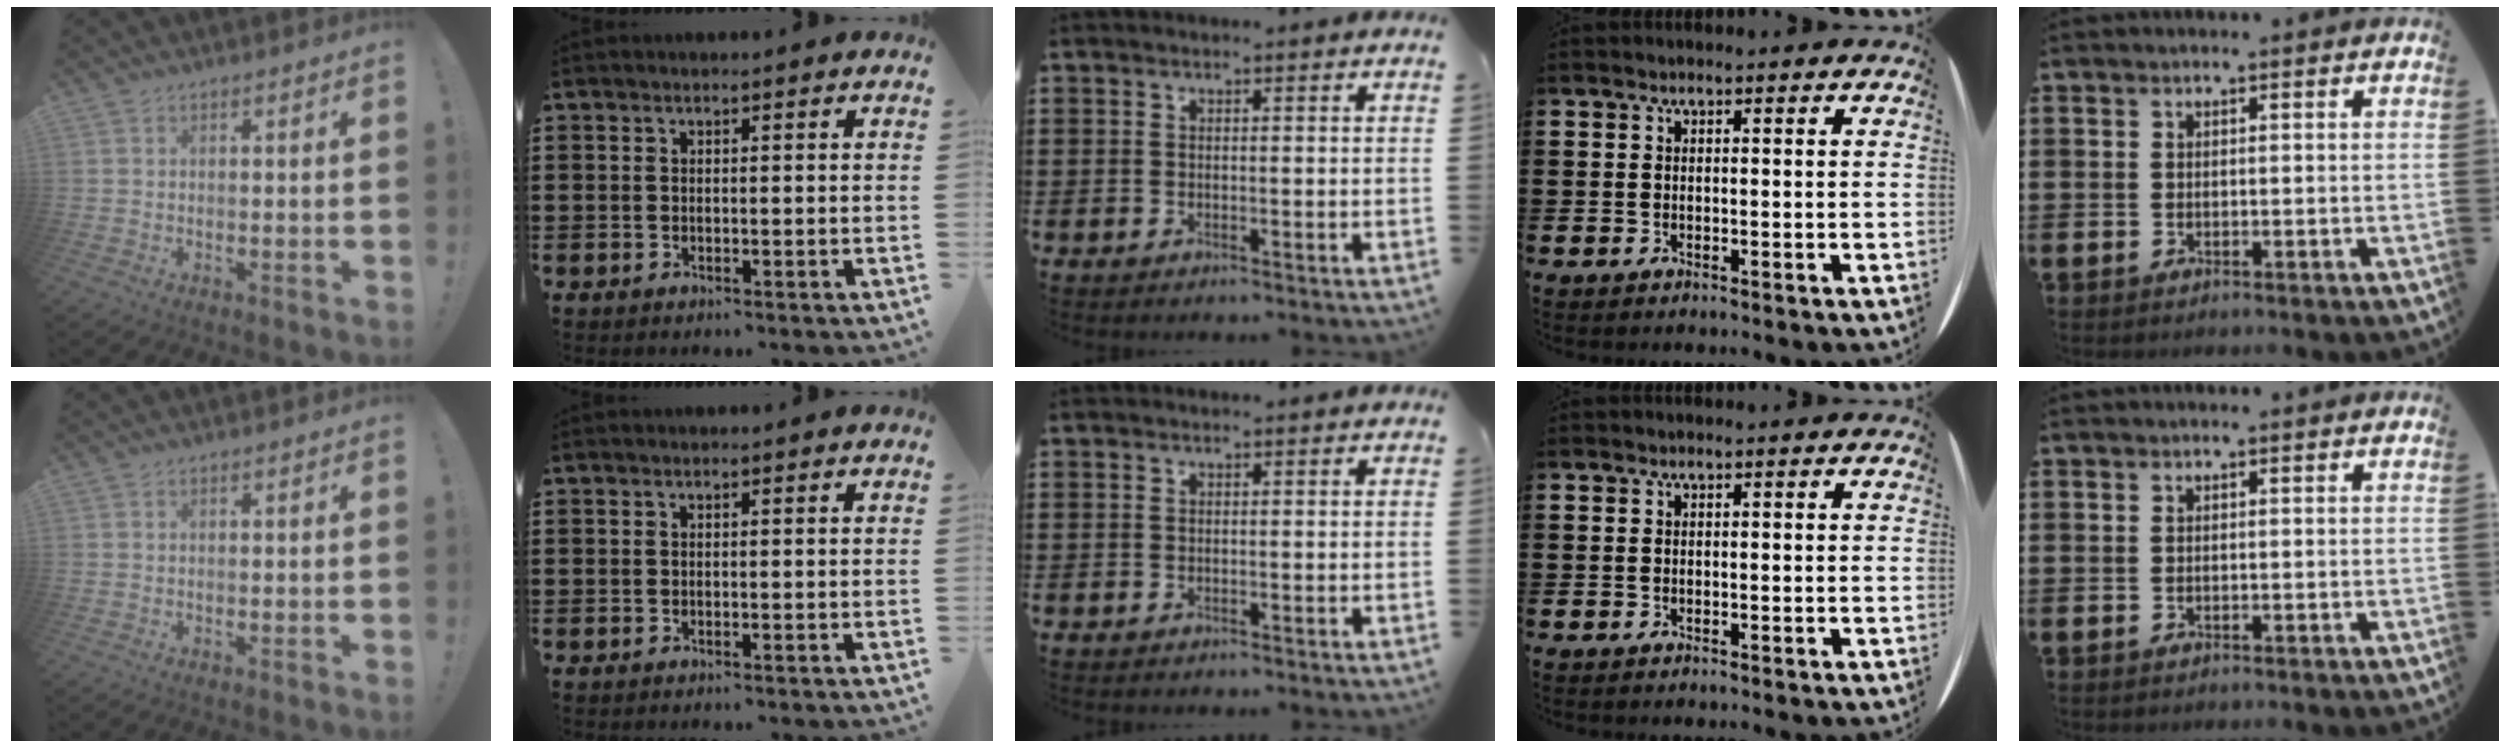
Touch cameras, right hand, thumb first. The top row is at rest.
{}